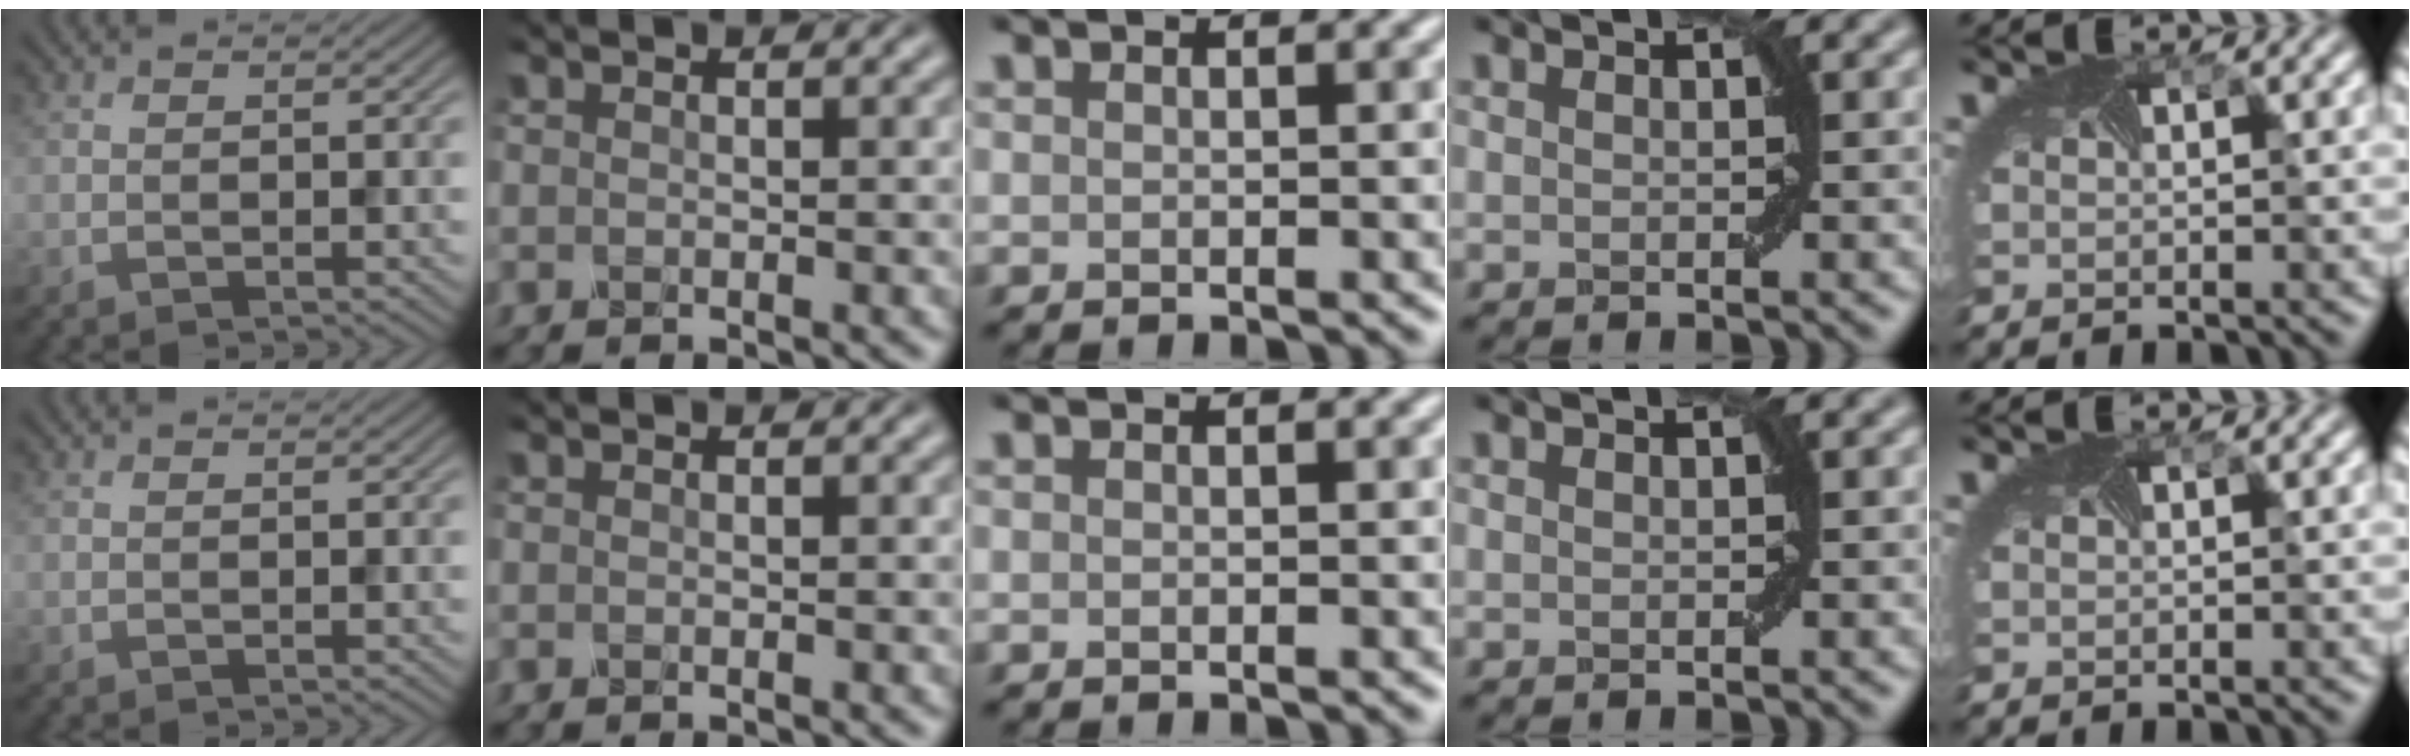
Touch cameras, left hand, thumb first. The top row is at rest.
{}